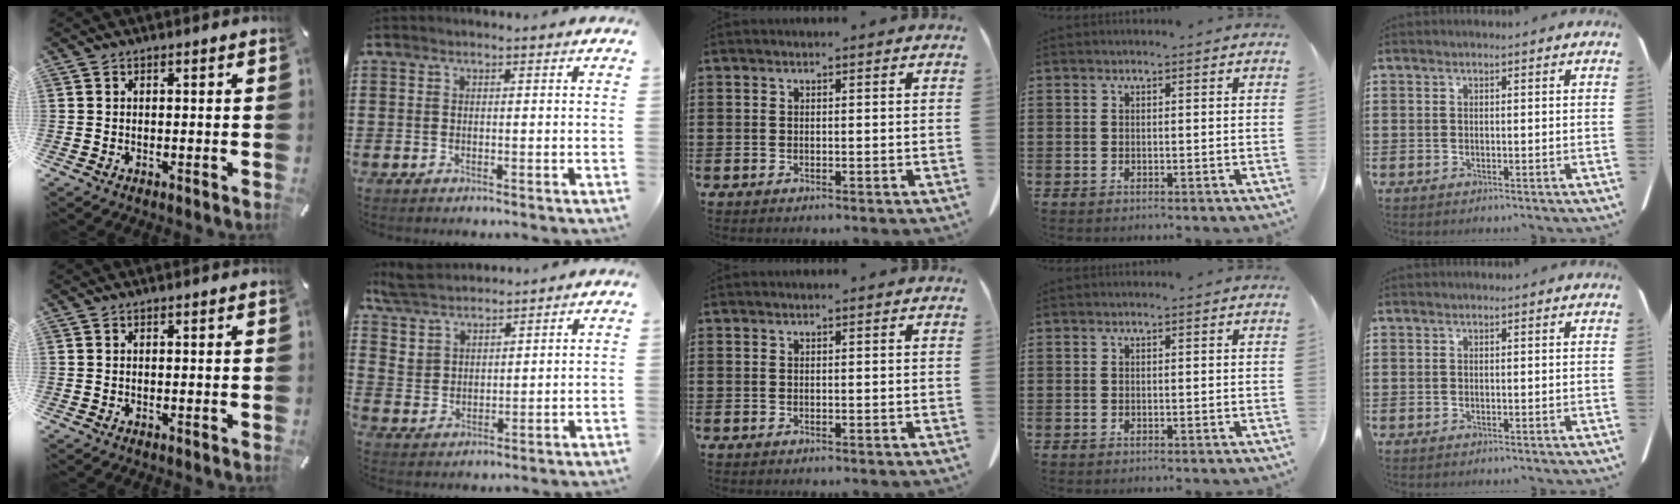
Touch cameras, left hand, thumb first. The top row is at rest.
{"index": {"total": 5.8, "force": [5.3, 2.1, 0.9], "torque": [-0.042, -0.010, 0.100]}}